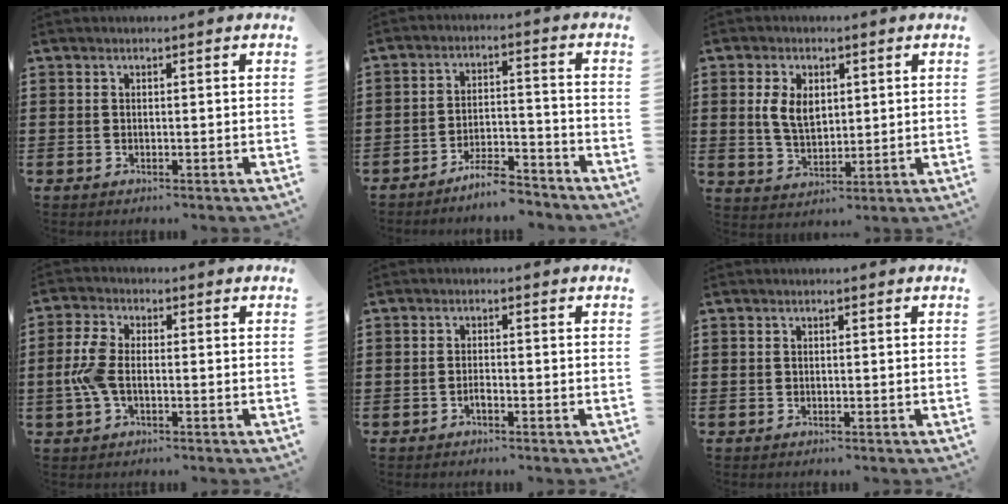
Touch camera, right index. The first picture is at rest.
{"total": 5.8, "force": [-5.4, 0.8, 2.1], "torque": [-0.040, 0.007, -0.104]}
{"total": 5.6, "force": [1.2, 3.6, 4.1], "torque": [-0.090, 0.007, 0.015]}
{"total": 5.4, "force": [-1.0, 2.7, 4.6], "torque": [-0.115, -0.005, -0.025]}
{"total": 1.3, "force": [-0.8, 0.3, 0.9], "torque": [-0.020, -0.004, -0.013]}
{"total": 0.0}